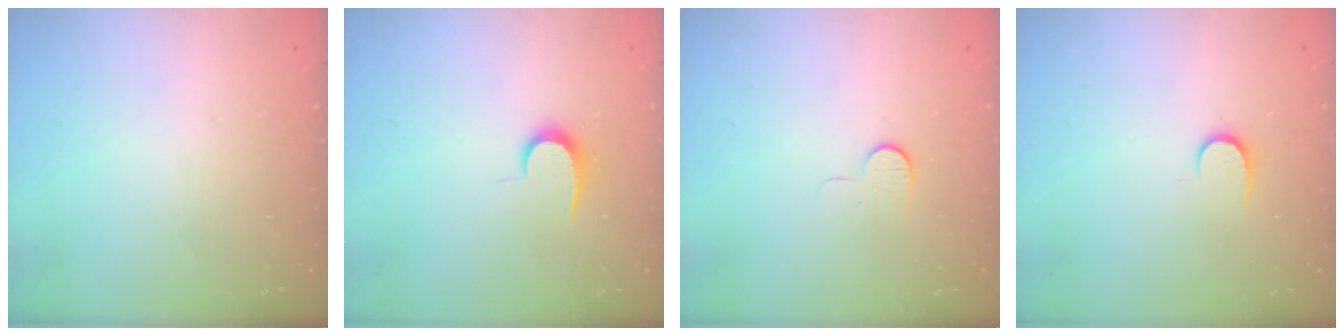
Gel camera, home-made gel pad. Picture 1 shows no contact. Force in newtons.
{"total": 6.6, "press": 6.5, "slide": 0.8}
{"total": 4.9, "press": 4.9, "slide": 0.4}
{"total": 6.1, "press": 6.1, "slide": 0.6}